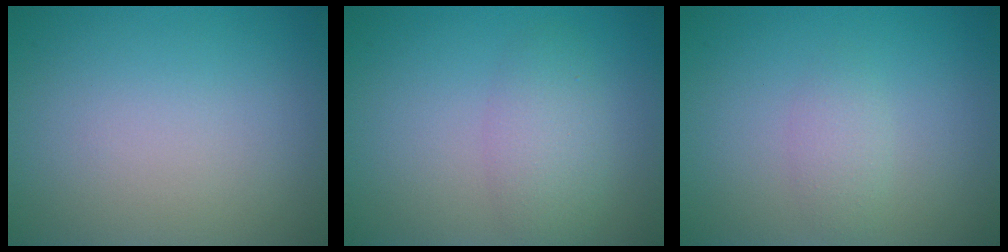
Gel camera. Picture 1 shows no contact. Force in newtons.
{"total": 2.9, "press": 2.9, "slide": 0.2}
{"total": 1.4, "press": 1.4, "slide": 0.0}